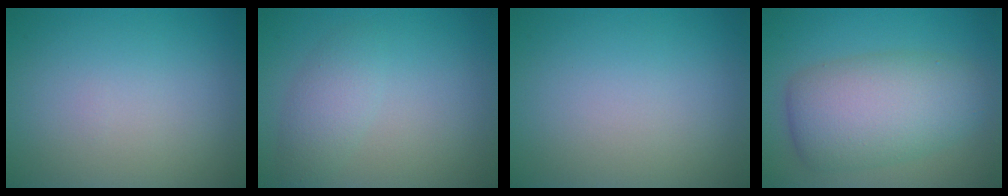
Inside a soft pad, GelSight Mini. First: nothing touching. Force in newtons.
{"total": 2.2, "press": 2.2, "slide": 0.1}
{"total": 0.0}
{"total": 7.5, "press": 7.5, "slide": 0.1}